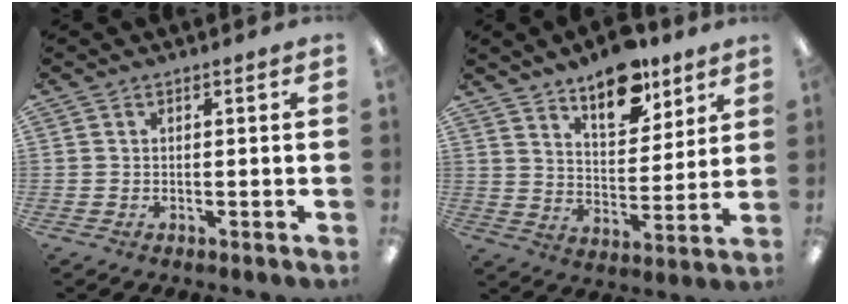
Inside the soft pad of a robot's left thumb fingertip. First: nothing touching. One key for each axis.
{"total": 13.2, "fx": 10.1, "fy": 6.0, "fz": 6.1, "tx": -0.076, "ty": -0.062, "tz": 0.178}